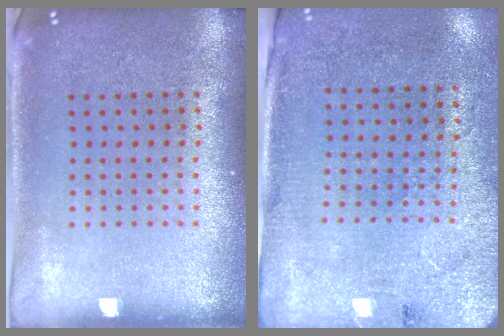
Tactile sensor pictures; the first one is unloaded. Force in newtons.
{"total": 2.7, "press": 2.3, "slide": 1.5}